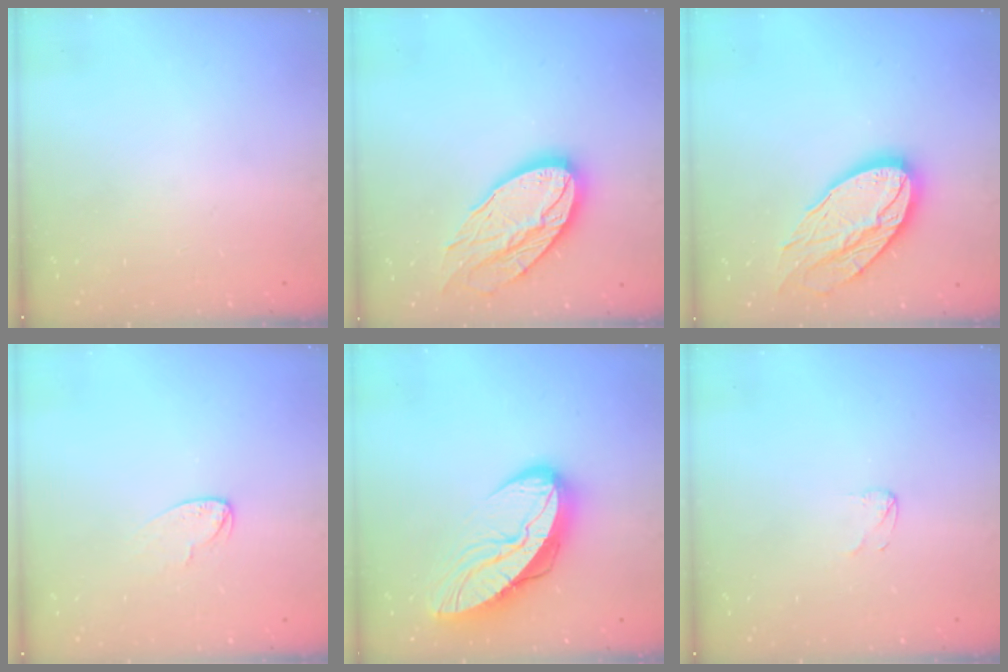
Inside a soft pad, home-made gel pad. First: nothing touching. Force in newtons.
{"total": 19.0, "press": 18.9, "slide": 1.5}
{"total": 19.0, "press": 18.9, "slide": 1.5}
{"total": 3.7, "press": 3.7, "slide": 0.2}
{"total": 13.4, "press": 13.3, "slide": 1.2}
{"total": 2.6, "press": 2.6, "slide": 0.2}